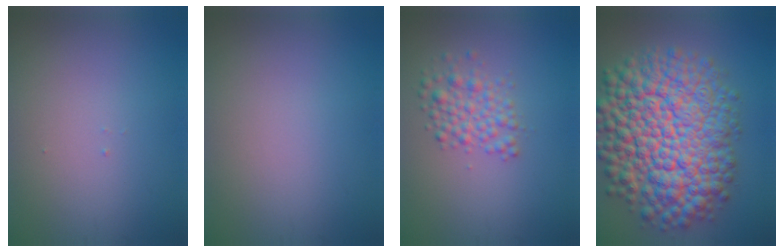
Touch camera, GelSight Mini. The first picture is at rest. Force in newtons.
{"total": 0.0}
{"total": 2.9, "press": 2.9, "slide": 0.1}
{"total": 15.3, "press": 15.2, "slide": 0.5}